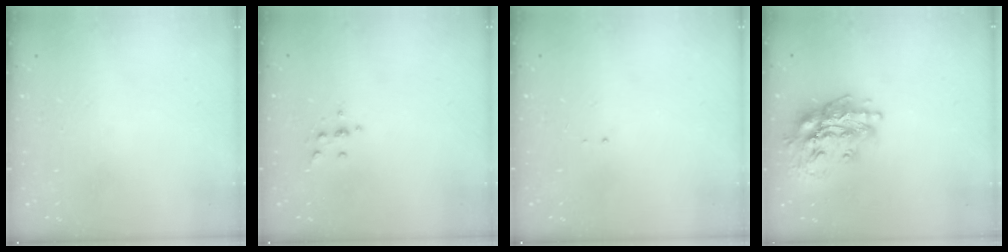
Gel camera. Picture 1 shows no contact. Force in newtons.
{"total": 3.5, "press": 3.3, "slide": 1.0}
{"total": 0.7, "press": 0.7, "slide": 0.1}
{"total": 17.5, "press": 17.5, "slide": 0.9}